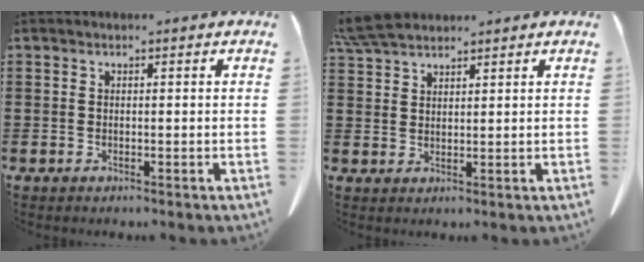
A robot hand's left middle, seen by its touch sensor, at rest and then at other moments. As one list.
[{"total": 4.9, "force": [4.3, 0.9, 2.1], "torque": [-0.054, -0.005, 0.083]}]